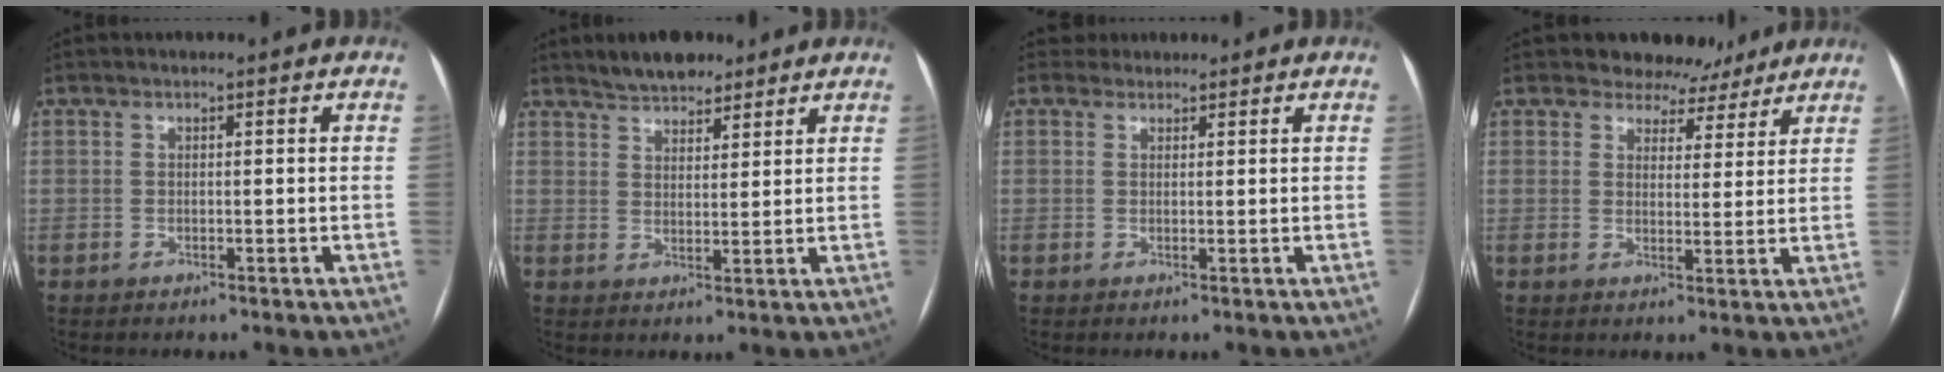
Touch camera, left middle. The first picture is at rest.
{"total": 6.3, "force": [5.3, 2.4, 2.4], "torque": [-0.044, 0.010, 0.094]}
{"total": 1.8, "force": [1.5, 0.9, -0.5], "torque": [0.009, 0.011, 0.022]}
{"total": 6.4, "force": [5.5, 3.4, 0.2], "torque": [0.010, -0.002, 0.063]}